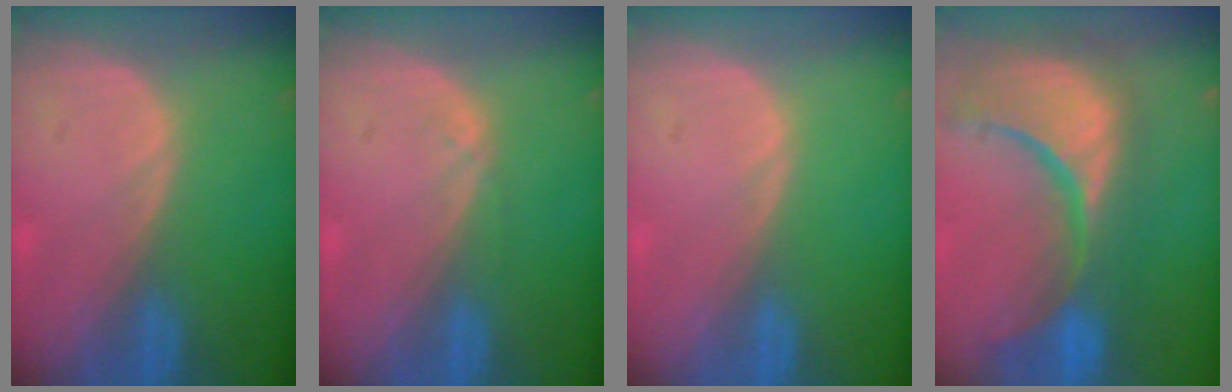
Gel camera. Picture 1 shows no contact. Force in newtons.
{"total": 0.9, "press": 0.8, "slide": 0.2}
{"total": 0.0}
{"total": 15.3, "press": 12.2, "slide": 9.3}